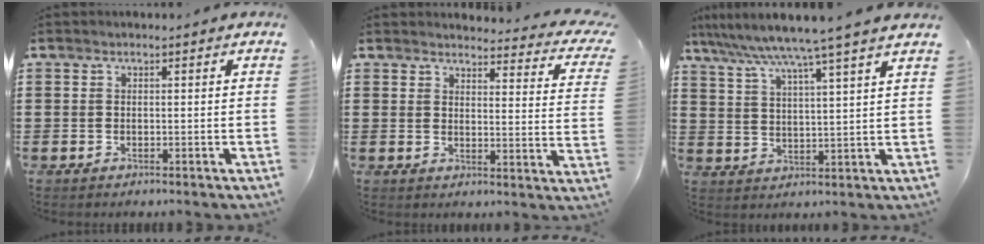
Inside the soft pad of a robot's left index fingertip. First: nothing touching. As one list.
[{"total": 3.3, "force": [3.1, 0.2, 1.1], "torque": [-0.031, -0.023, 0.050]}, {"total": 6.7, "force": [5.7, -1.4, 3.4], "torque": [-0.088, -0.038, 0.092]}]